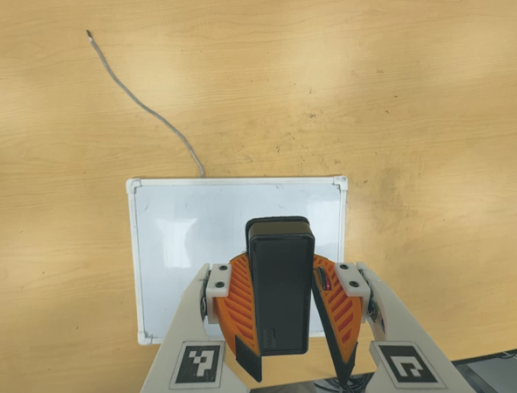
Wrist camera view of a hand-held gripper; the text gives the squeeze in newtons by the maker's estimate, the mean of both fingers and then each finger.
{"total": 8.7, "left": 8.8, "right": 8.5}